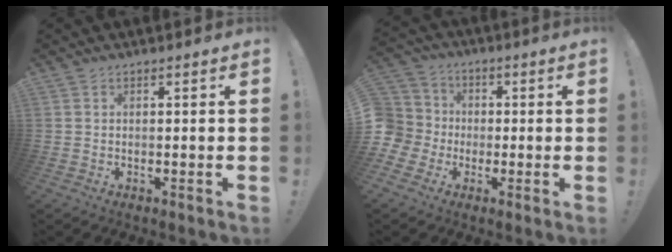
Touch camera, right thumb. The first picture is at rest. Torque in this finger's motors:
{"motor_torque": [0.68, 0.08, 0.35, -0.67, -0.01]}